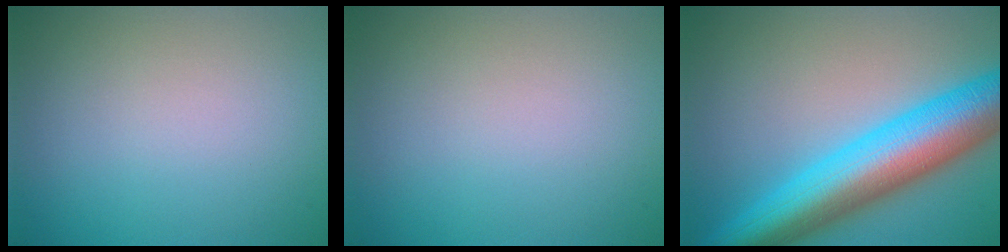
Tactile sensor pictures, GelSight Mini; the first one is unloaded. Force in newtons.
{"total": 0.0}
{"total": 11.5, "press": 11.5, "slide": 0.3}